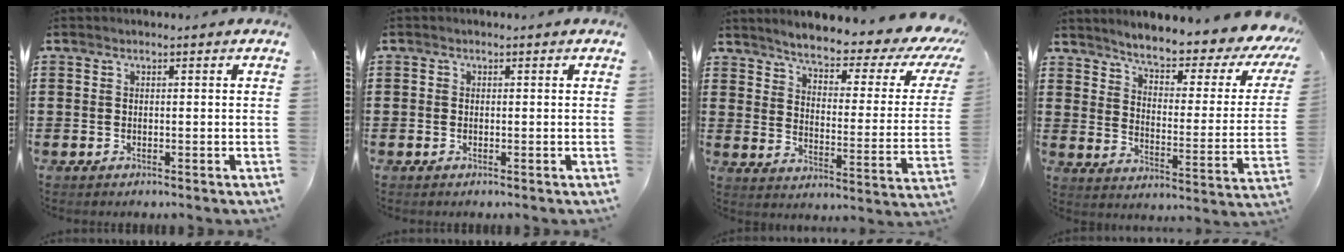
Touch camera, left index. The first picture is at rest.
{"total": 0.5, "force": [-0.3, 0.4, 0.2], "torque": [-0.004, 0.001, -0.007]}
{"total": 4.9, "force": [4.1, 0.4, 2.6], "torque": [-0.066, -0.035, 0.059]}
{"total": 5.2, "force": [4.4, 0.2, 2.7], "torque": [-0.067, -0.041, 0.064]}